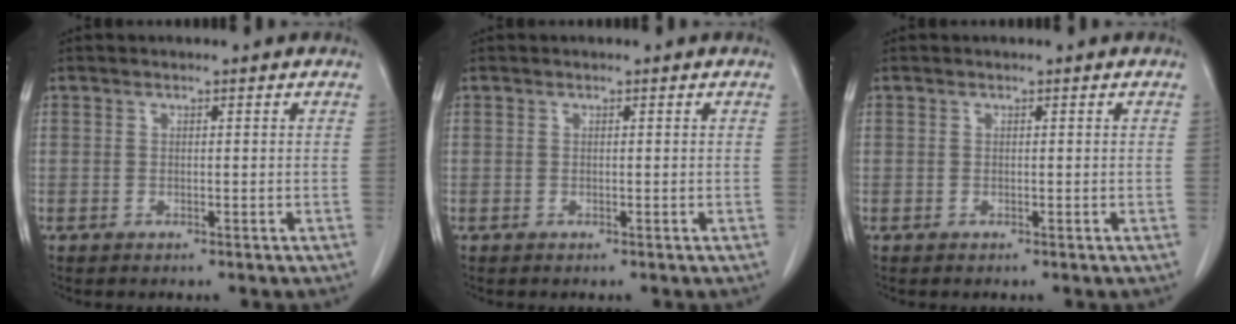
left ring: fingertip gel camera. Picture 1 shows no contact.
{"total": 0.0}
{"total": 0.0}